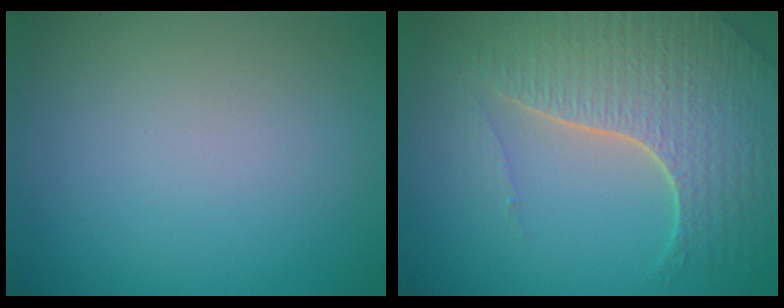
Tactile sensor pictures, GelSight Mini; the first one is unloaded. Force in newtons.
{"total": 7.0, "press": 5.0, "slide": 4.9}